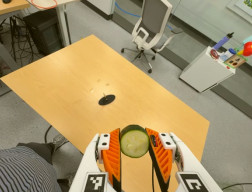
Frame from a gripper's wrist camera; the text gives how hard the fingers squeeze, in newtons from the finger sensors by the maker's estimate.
{"total": 9.8, "left": 9.3, "right": 10.4}